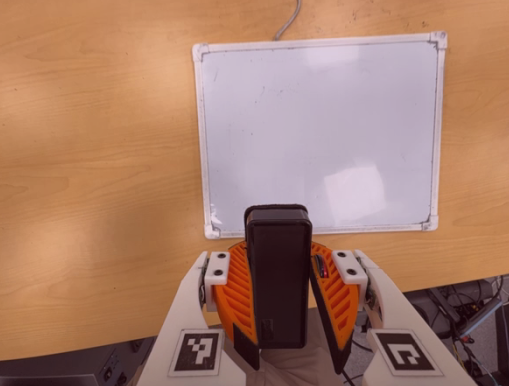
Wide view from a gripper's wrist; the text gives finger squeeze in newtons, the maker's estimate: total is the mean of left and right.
{"total": 10.8, "left": 9.9, "right": 11.8}